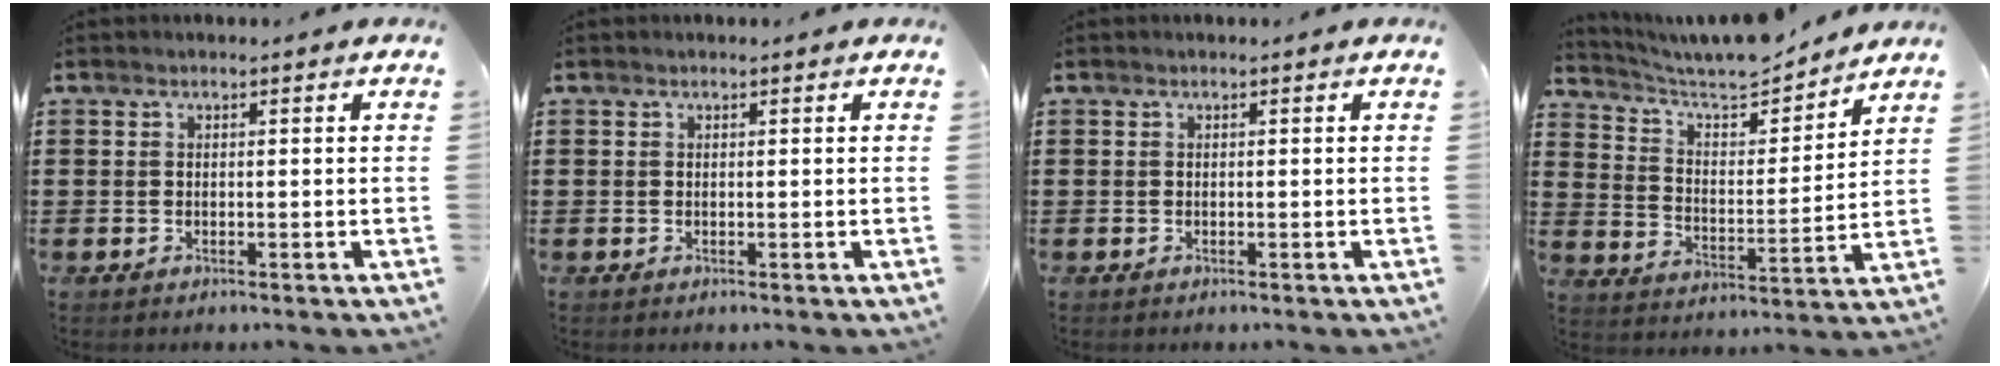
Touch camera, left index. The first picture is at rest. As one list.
[{"total": 0.0}, {"total": 0.0}, {"total": 7.1, "force": [6.8, 1.1, 2.0], "torque": [-0.063, -0.052, 0.113]}]